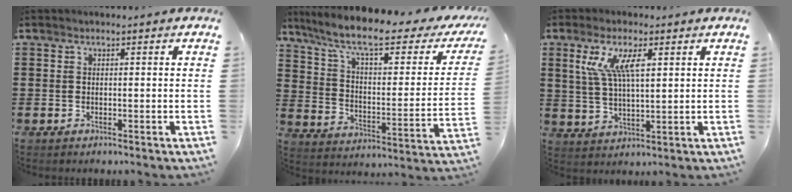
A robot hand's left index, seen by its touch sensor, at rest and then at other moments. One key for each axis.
{"total": 10.2, "fx": 7.2, "fy": 1.6, "fz": 7.0, "tx": -0.152, "ty": -0.043, "tz": 0.117}
{"total": 7.3, "fx": 3.0, "fy": 2.4, "fz": 6.2, "tx": -0.133, "ty": 0.009, "tz": 0.050}